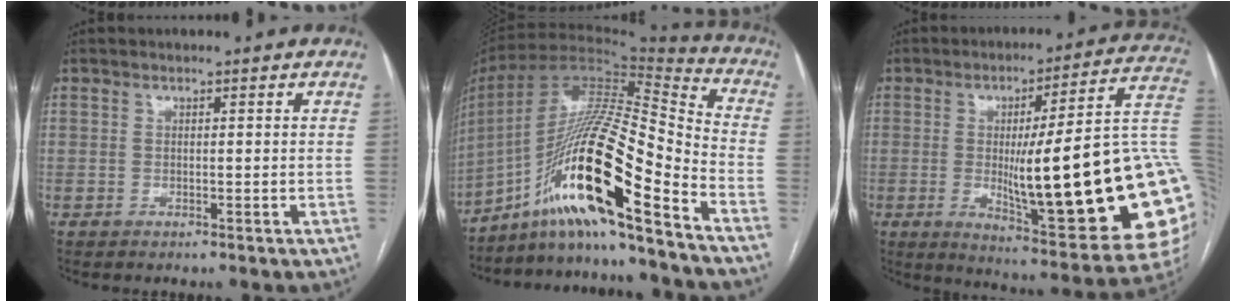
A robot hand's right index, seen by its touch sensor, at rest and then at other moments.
{"total": 22.0, "force": [-13.0, 1.4, 17.7], "torque": [-0.337, -0.001, -0.237]}
{"total": 31.0, "force": [-2.0, 3.2, 30.8], "torque": [-0.330, -0.005, -0.030]}